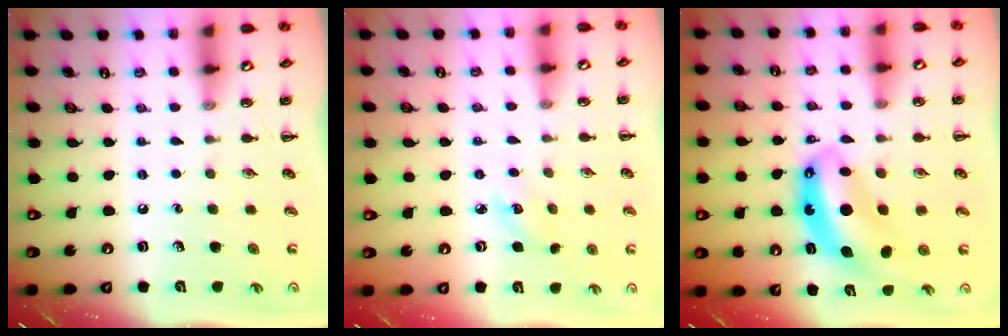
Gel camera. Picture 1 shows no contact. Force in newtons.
{"total": 3.9, "press": 3.8, "slide": 1.2}
{"total": 8.9, "press": 8.6, "slide": 2.2}